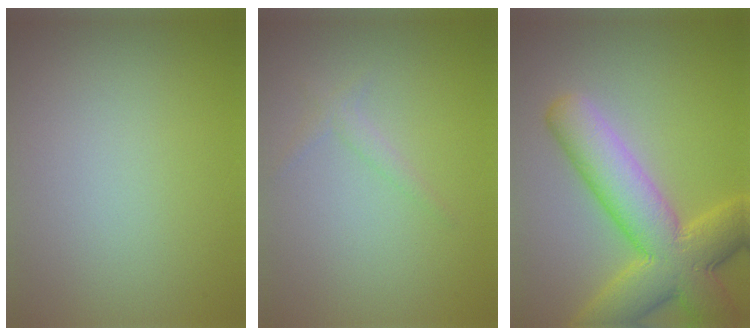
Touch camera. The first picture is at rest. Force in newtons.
{"total": 1.1, "press": 1.1, "slide": 0.1}
{"total": 9.4, "press": 9.4, "slide": 0.4}